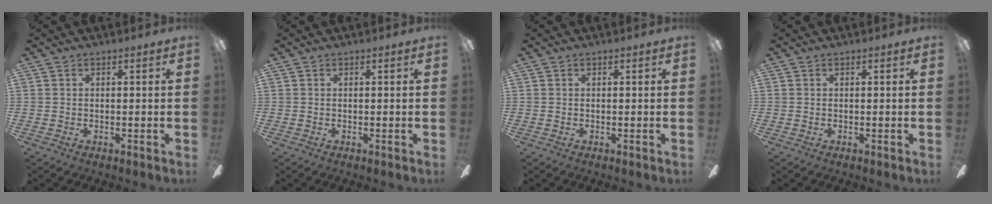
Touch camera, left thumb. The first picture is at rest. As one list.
[{"total": 0.0}, {"total": 0.0}, {"total": 0.0}]